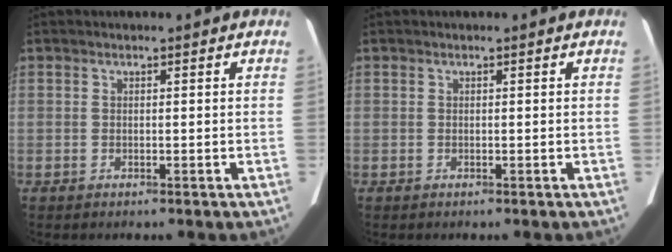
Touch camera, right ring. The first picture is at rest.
{"total": 0.0}